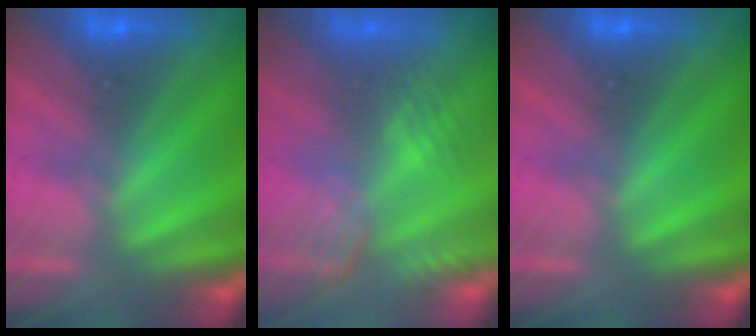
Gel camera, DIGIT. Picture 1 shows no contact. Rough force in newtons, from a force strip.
{"total": 2.6}
{"total": 0.0}